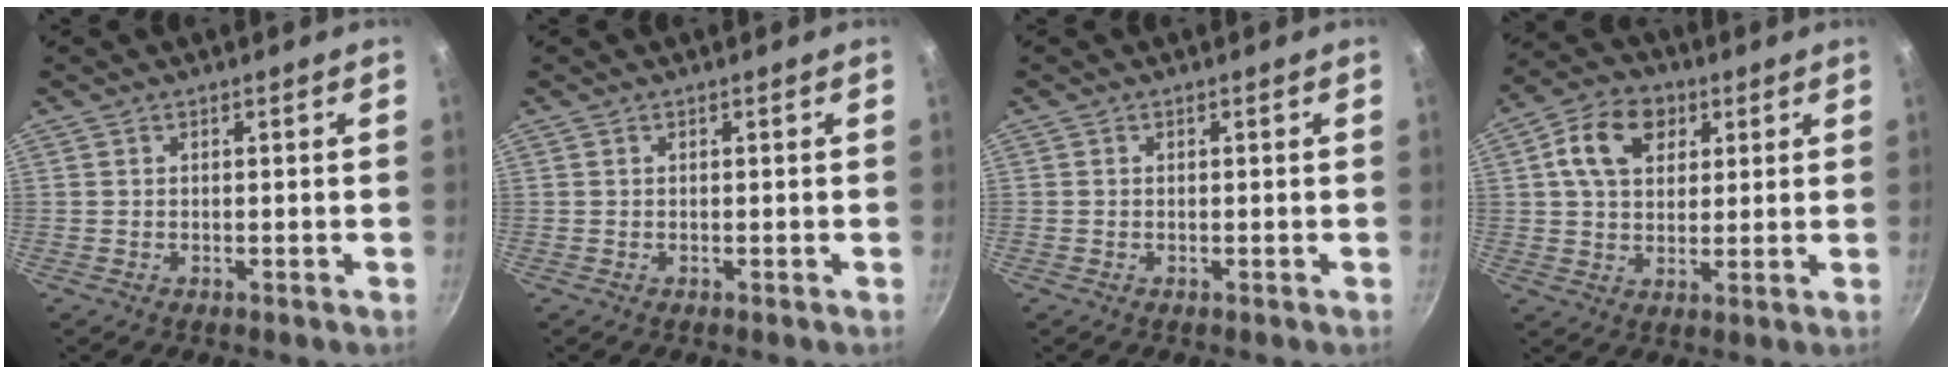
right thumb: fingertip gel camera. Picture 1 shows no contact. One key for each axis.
{"total": 0.0}
{"total": 0.0}
{"total": 11.1, "fx": 3.8, "fy": 8.1, "fz": 6.7, "tx": -0.096, "ty": 0.005, "tz": 0.053}